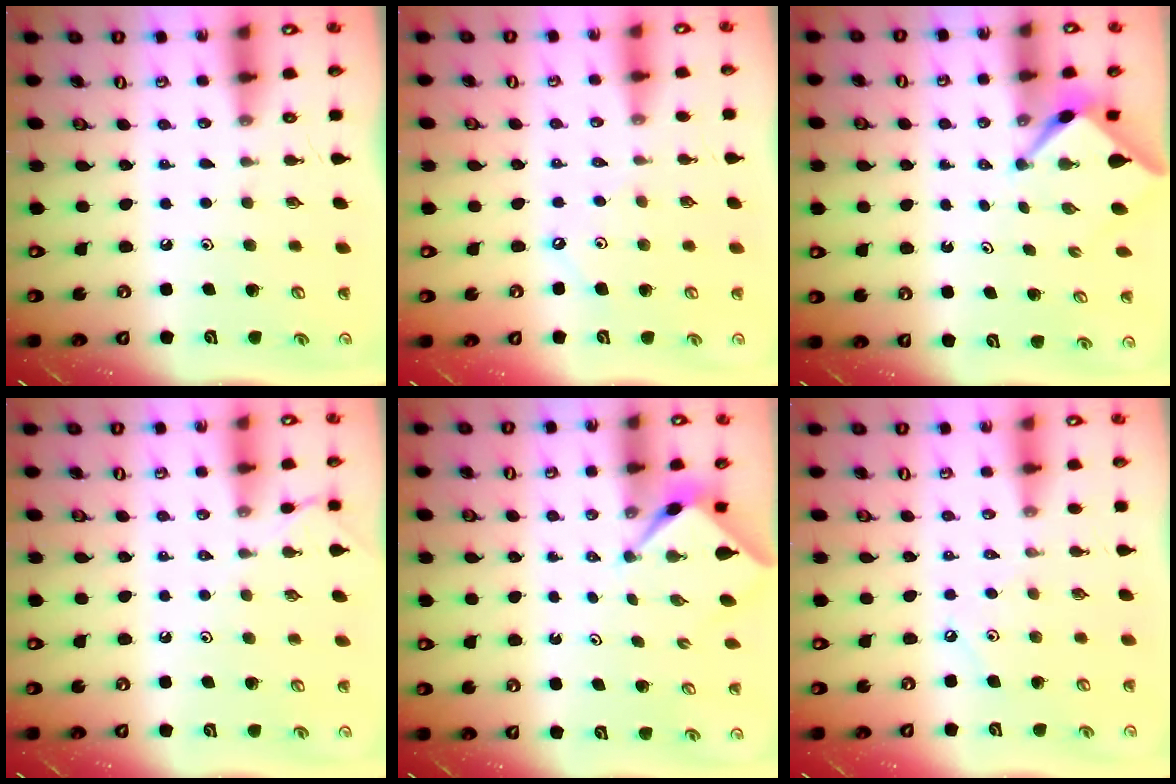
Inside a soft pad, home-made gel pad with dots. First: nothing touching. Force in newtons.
{"total": 2.8, "press": 2.8, "slide": 0.5}
{"total": 2.5, "press": 2.5, "slide": 0.3}
{"total": 3.2, "press": 3.2, "slide": 0.3}
{"total": 2.3, "press": 2.3, "slide": 0.3}
{"total": 4.2, "press": 4.2, "slide": 0.1}